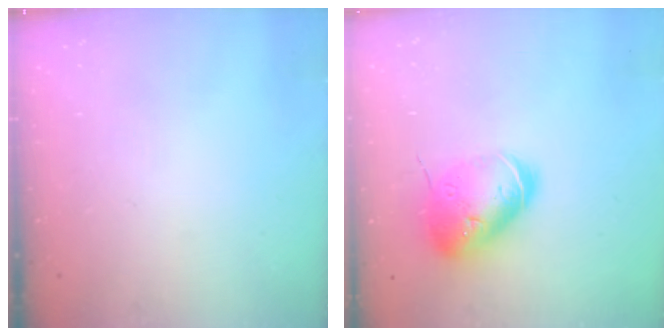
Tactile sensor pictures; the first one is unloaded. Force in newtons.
{"total": 18.4, "press": 18.2, "slide": 2.7}